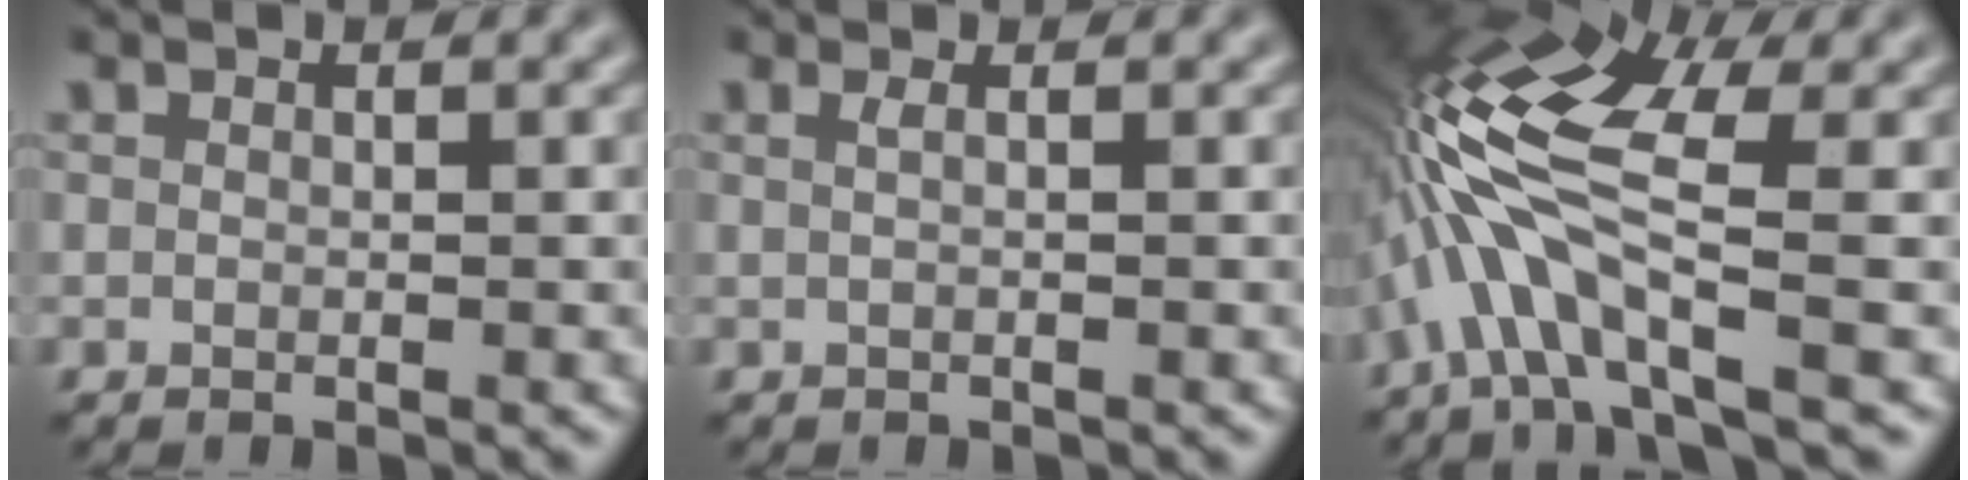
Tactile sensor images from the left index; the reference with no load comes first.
{"total": 1.1, "force": [0.1, 0.5, 1.0], "torque": [-0.016, 0.000, -0.005]}
{"total": 9.3, "force": [-1.9, 3.4, 8.5], "torque": [-0.181, 0.022, -0.053]}